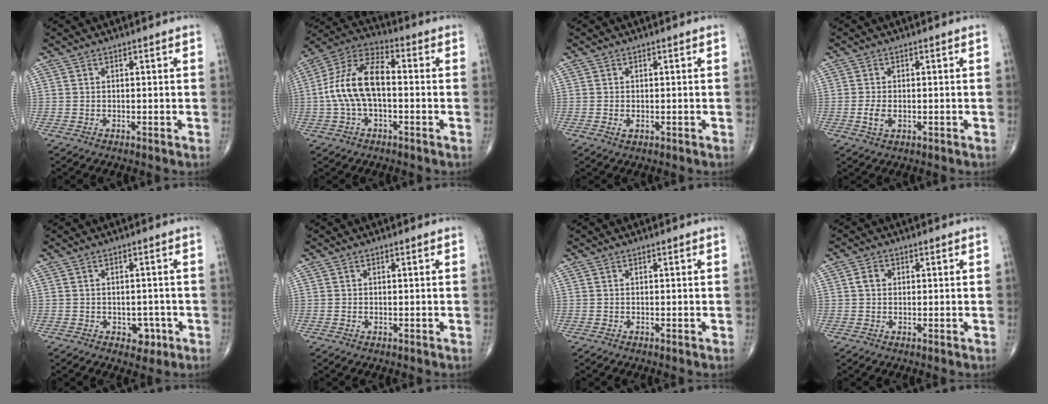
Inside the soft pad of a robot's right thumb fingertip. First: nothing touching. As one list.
[{"total": 13.4, "force": [-0.7, 7.0, 11.4], "torque": [-0.226, 0.042, -0.022]}, {"total": 1.1, "force": [-0.3, 0.6, 0.8], "torque": [-0.013, -0.001, -0.005]}, {"total": 2.8, "force": [-0.7, 1.6, 2.2], "torque": [-0.046, -0.003, -0.012]}, {"total": 3.3, "force": [-1.4, 2.4, 1.8], "torque": [0.000, 0.007, -0.015]}, {"total": 0.0}, {"total": 0.0}, {"total": 2.2, "force": [0.4, 1.8, 1.2], "torque": [-0.016, 0.005, 0.006]}]